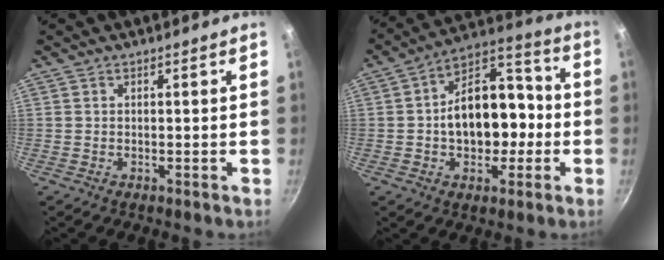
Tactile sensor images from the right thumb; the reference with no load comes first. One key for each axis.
{"total": 16.7, "fx": -1.2, "fy": 10.5, "fz": 12.9, "tx": -0.157, "ty": 0.041, "tz": -0.024}